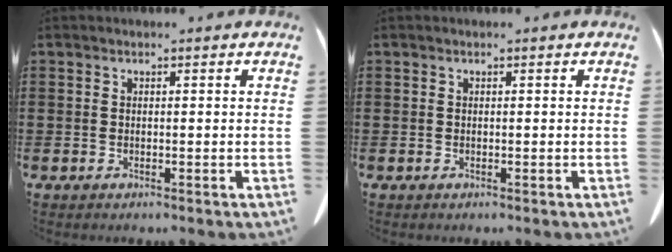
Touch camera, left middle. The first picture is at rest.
{"total": 0.0}